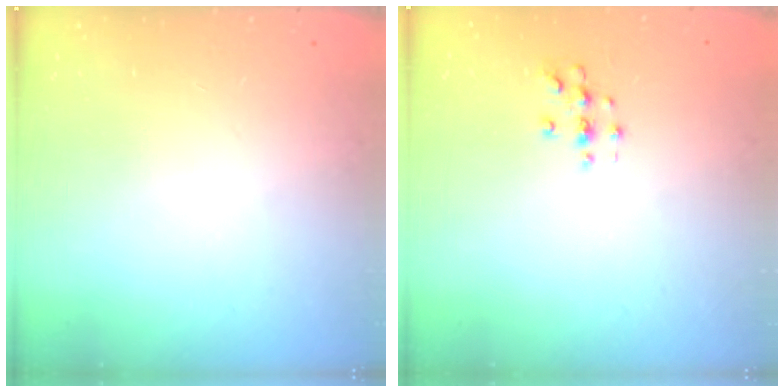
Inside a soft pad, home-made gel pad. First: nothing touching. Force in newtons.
{"total": 3.0, "press": 3.0, "slide": 0.3}